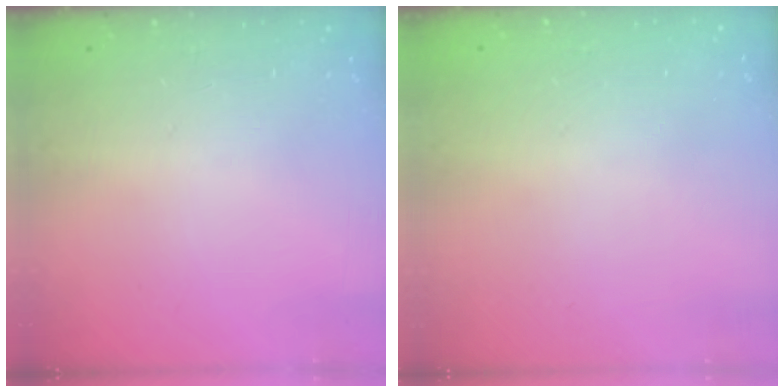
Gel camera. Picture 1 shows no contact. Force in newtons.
{"total": 0.0}